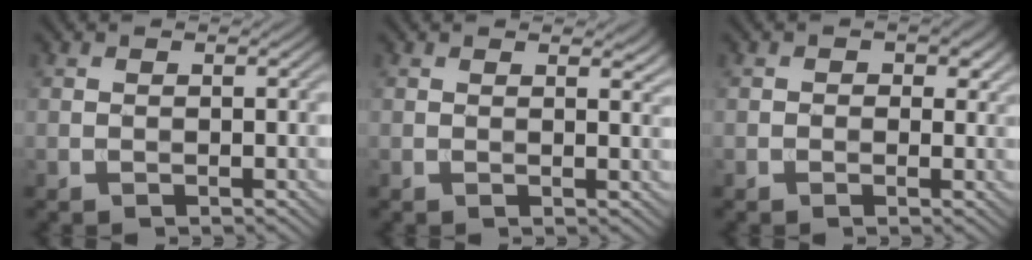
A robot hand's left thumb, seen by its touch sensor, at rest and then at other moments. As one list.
[{"total": 1.9, "force": [1.2, 0.5, 1.4], "torque": [-0.019, -0.006, 0.021]}, {"total": 1.9, "force": [0.4, 1.5, 1.0], "torque": [-0.013, -0.007, 0.001]}]